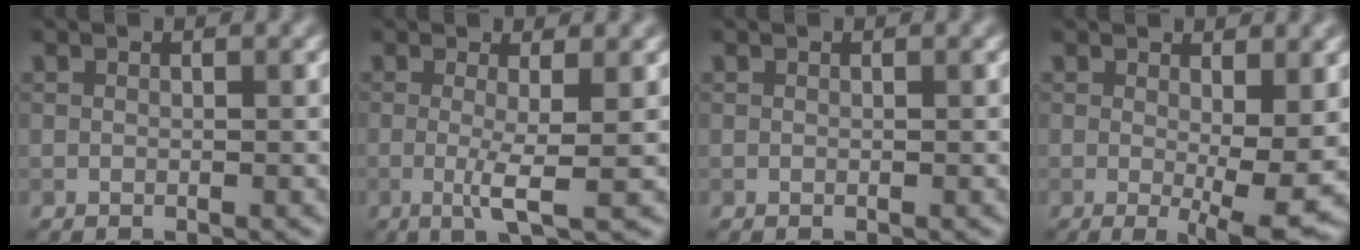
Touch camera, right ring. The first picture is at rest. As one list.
[{"total": 3.2, "force": [-0.3, 0.4, 3.1], "torque": [-0.059, -0.004, -0.005]}, {"total": 0.0}, {"total": 5.8, "force": [-0.2, 1.1, 5.7], "torque": [-0.085, -0.009, 0.003]}]